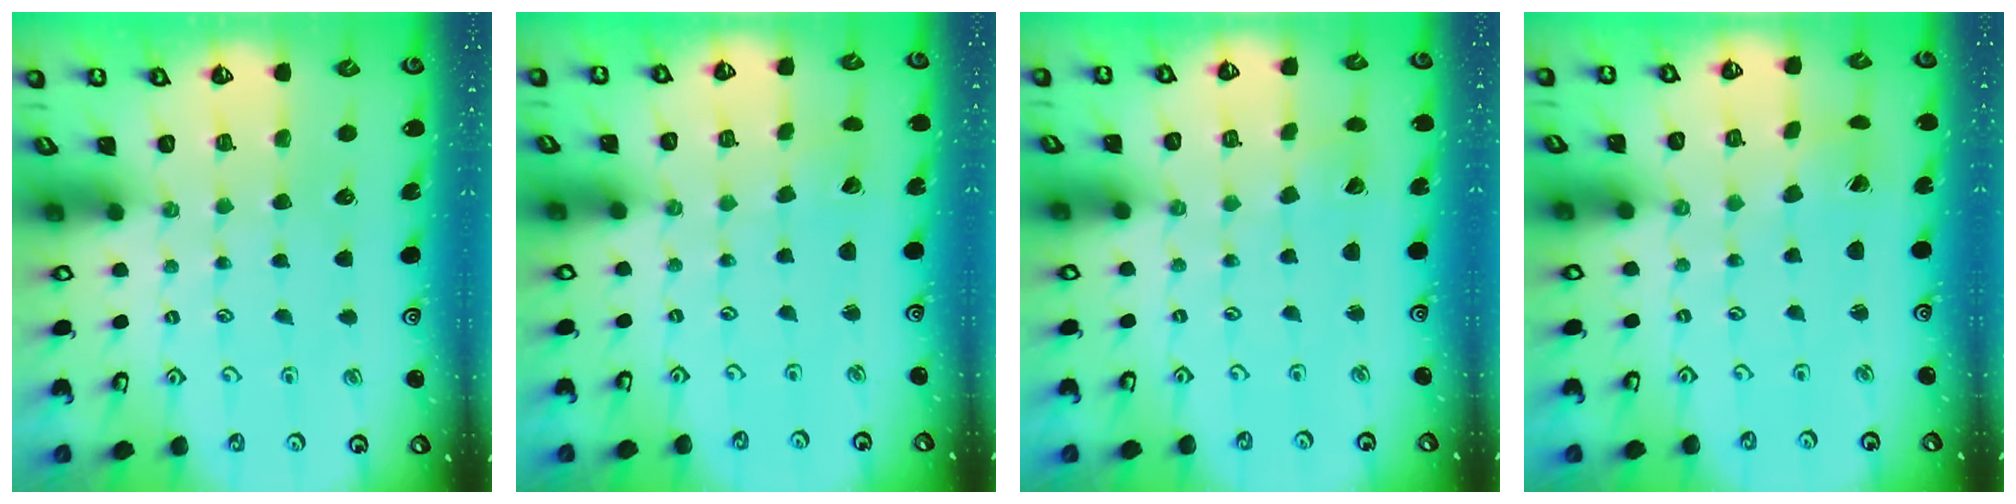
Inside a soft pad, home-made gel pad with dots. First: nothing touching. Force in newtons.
{"total": 1.6, "press": 1.6, "slide": 0.0}
{"total": 2.6, "press": 2.6, "slide": 0.4}
{"total": 1.7, "press": 1.7, "slide": 0.1}